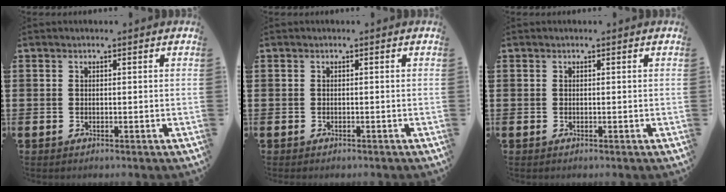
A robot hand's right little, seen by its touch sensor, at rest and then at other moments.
{"total": 0.0}
{"total": 0.0}